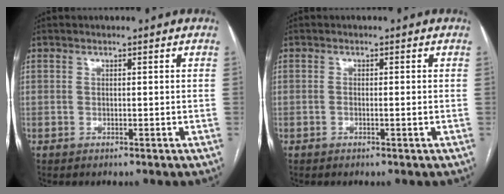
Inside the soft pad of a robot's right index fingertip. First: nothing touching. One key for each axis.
{"total": 1.0, "fx": -0.2, "fy": 0.2, "fz": 0.9, "tx": -0.016, "ty": -0.001, "tz": -0.002}